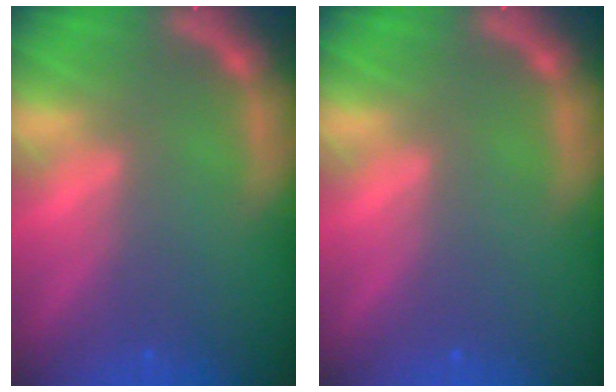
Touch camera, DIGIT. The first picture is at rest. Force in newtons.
{"total": 0.0}